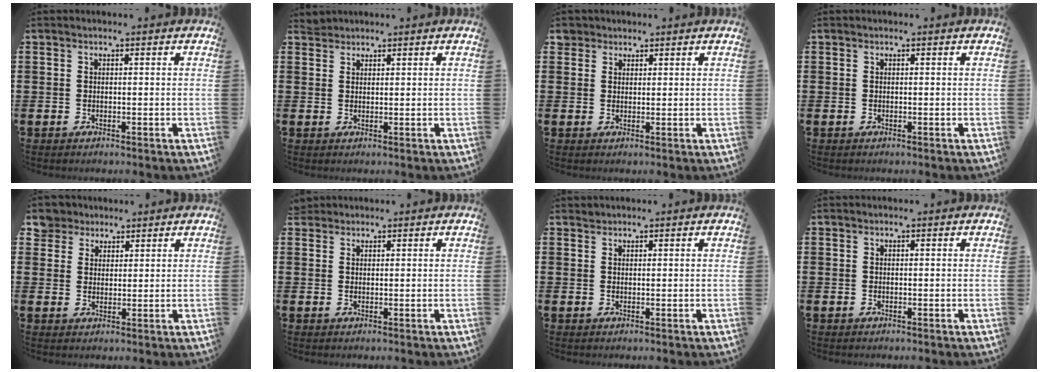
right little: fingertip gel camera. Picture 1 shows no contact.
{"total": 1.6, "force": [1.5, 0.4, -0.1], "torque": [0.006, 0.002, 0.028]}
{"total": 2.2, "force": [1.8, 1.3, 0.0], "torque": [0.018, -0.002, 0.030]}
{"total": 0.0}
{"total": 4.0, "force": [3.4, 2.1, -0.2], "torque": [0.003, -0.007, 0.062]}
{"total": 1.2, "force": [1.1, 0.5, -0.1], "torque": [0.015, -0.001, 0.019]}
{"total": 0.6, "force": [0.6, 0.1, -0.1], "torque": [0.009, -0.002, 0.010]}
{"total": 0.0}